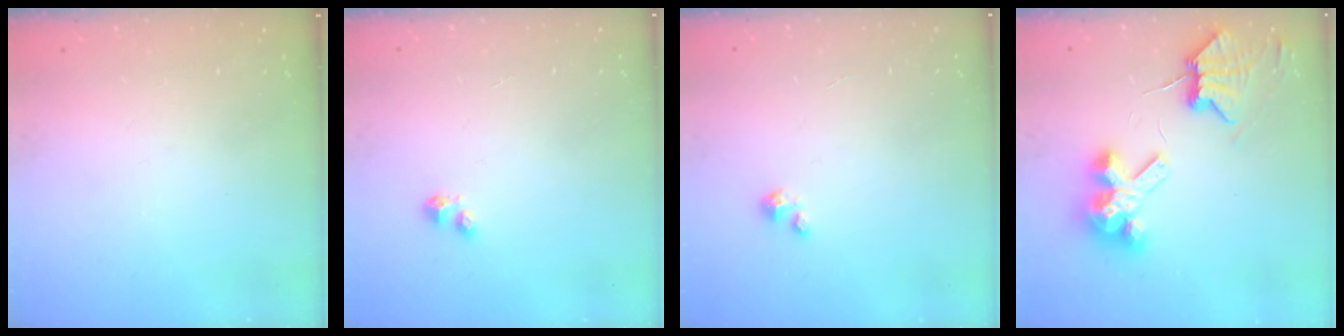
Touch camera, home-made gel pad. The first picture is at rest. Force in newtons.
{"total": 2.8, "press": 2.8, "slide": 0.4}
{"total": 0.6, "press": 0.6, "slide": 0.3}
{"total": 8.0, "press": 7.9, "slide": 1.0}